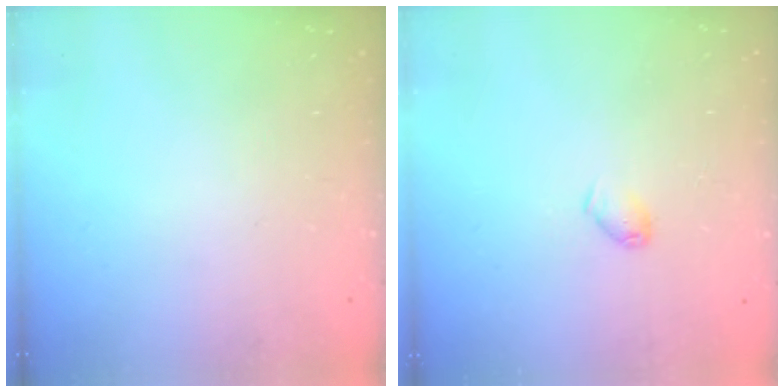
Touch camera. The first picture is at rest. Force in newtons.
{"total": 3.4, "press": 3.3, "slide": 0.6}